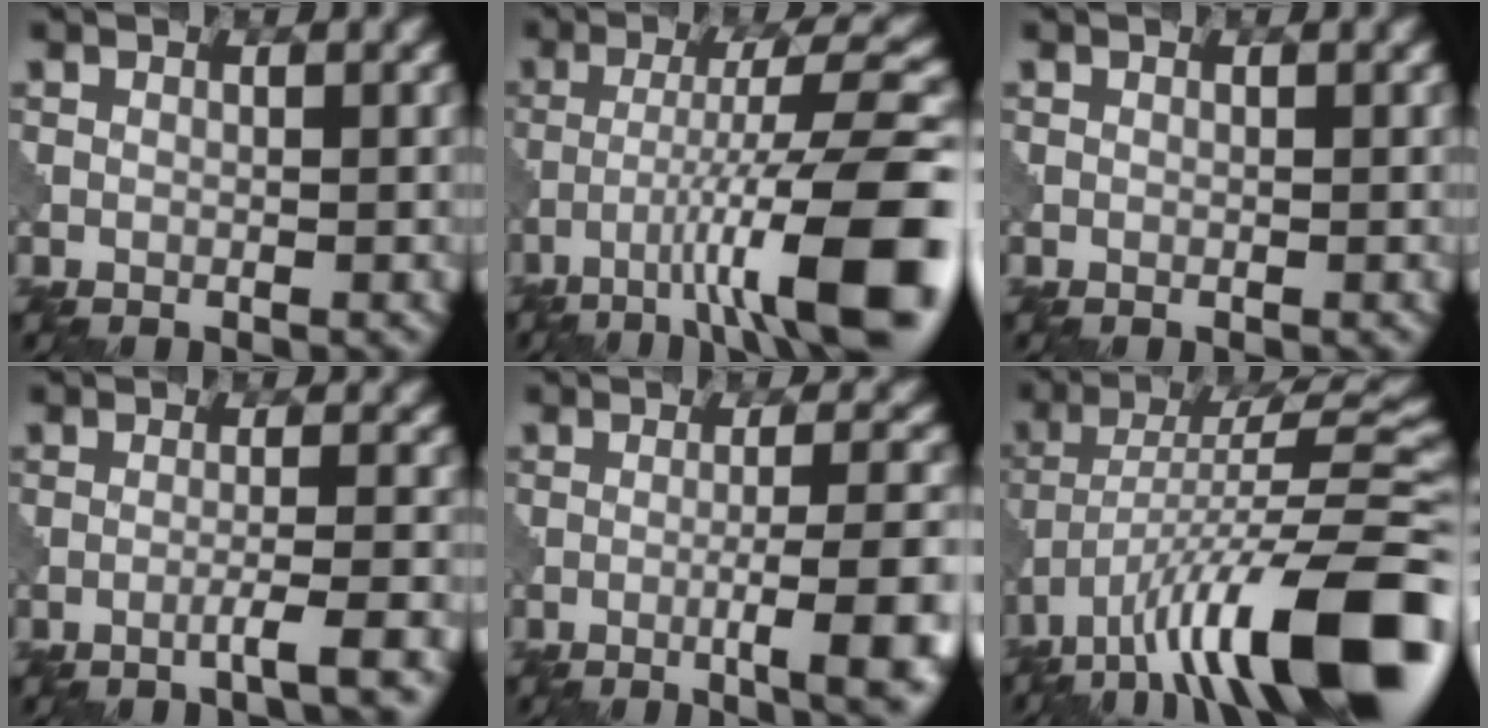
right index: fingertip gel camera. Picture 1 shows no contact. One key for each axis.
{"total": 12.1, "fx": -5.4, "fy": 2.1, "fz": 10.6, "tx": -0.160, "ty": 0.014, "tz": -0.077}
{"total": 0.0}
{"total": 2.8, "fx": -1.7, "fy": 0.1, "fz": 2.3, "tx": -0.022, "ty": 0.011, "tz": -0.044}
{"total": 7.6, "fx": -2.9, "fy": 1.3, "fz": 6.9, "tx": -0.086, "ty": 0.009, "tz": -0.042}
{"total": 15.0, "fx": -8.0, "fy": 4.1, "fz": 12.0, "tx": -0.196, "ty": 0.017, "tz": -0.130}